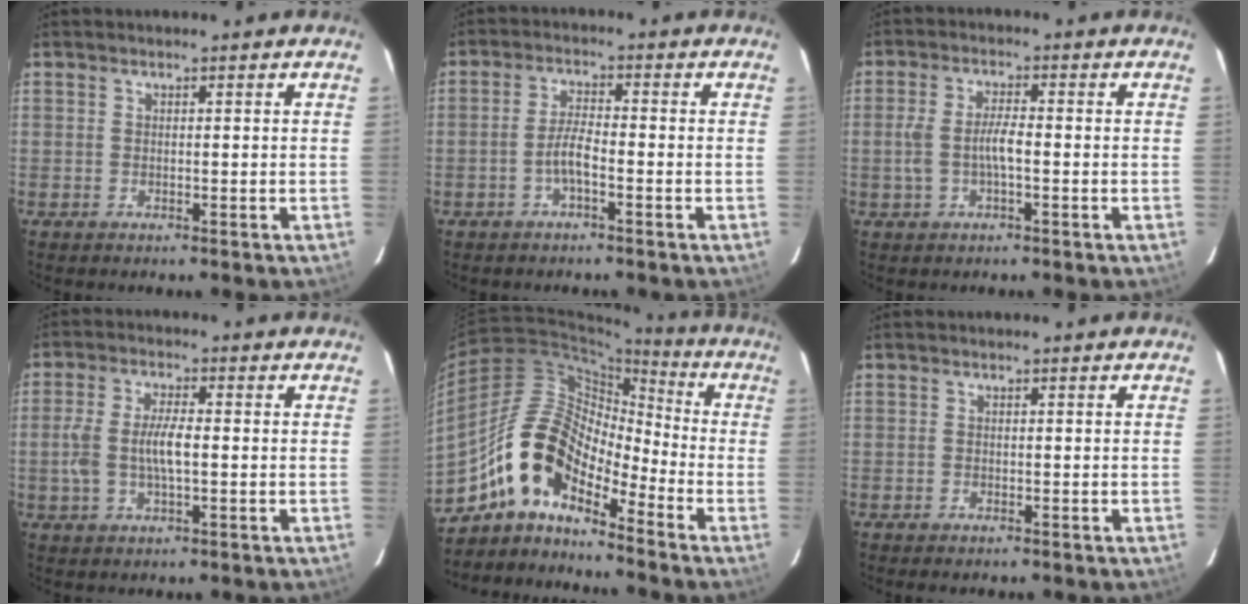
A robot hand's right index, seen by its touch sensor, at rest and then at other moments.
{"total": 3.5, "force": [-1.9, 0.7, 2.9], "torque": [-0.064, 0.005, -0.036]}
{"total": 5.1, "force": [-1.2, 1.4, 4.7], "torque": [-0.099, 0.006, -0.020]}
{"total": 6.9, "force": [-0.8, 2.4, 6.4], "torque": [-0.133, 0.006, -0.015]}
{"total": 12.8, "force": [-9.4, 5.3, 6.9], "torque": [-0.115, 0.019, -0.194]}
{"total": 0.6, "force": [-0.6, 0.3, 0.2], "torque": [-0.005, 0.001, -0.012]}